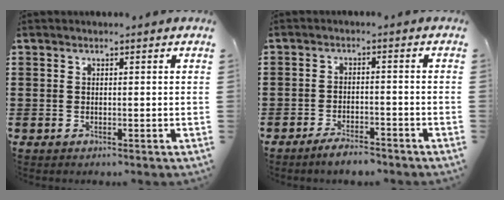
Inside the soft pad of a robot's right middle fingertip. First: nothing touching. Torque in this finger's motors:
{"motor_torque": [1.08, -0.39, 0.09, 0.13]}